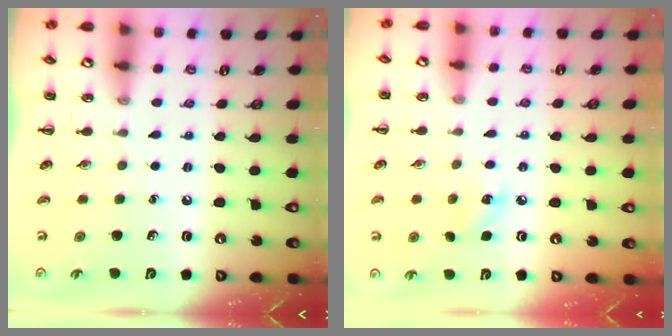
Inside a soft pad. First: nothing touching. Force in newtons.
{"total": 6.3, "press": 6.1, "slide": 1.6}